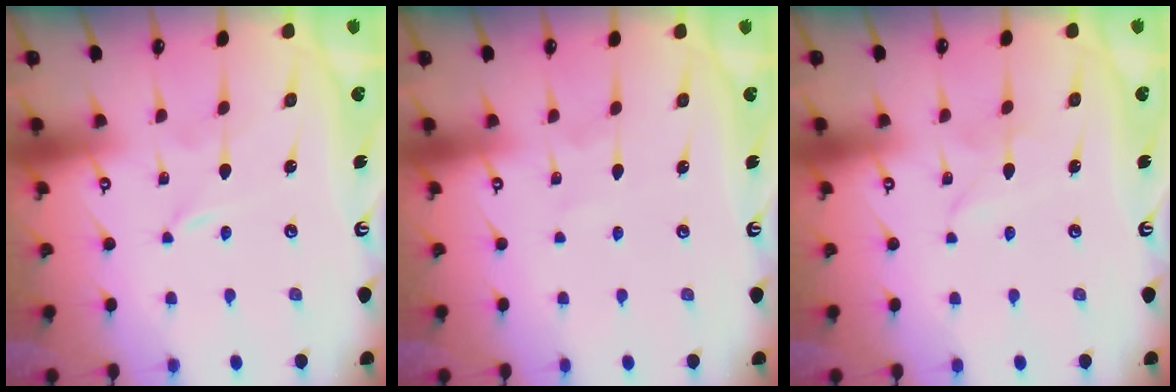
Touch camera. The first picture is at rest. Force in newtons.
{"total": 1.5, "press": 1.5, "slide": 0.2}
{"total": 1.9, "press": 1.9, "slide": 0.2}